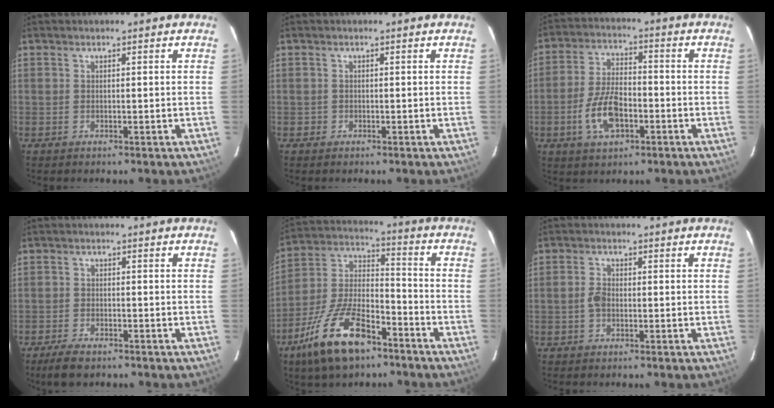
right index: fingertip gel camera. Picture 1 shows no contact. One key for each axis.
{"total": 0.9, "fx": -0.4, "fy": 0.8, "fz": 0.0, "tx": 0.000, "ty": 0.005, "tz": -0.006}
{"total": 9.6, "fx": -3.6, "fy": 4.6, "fz": 7.6, "tx": -0.158, "ty": 0.004, "tz": -0.062}
{"total": 4.8, "fx": -3.7, "fy": 1.7, "fz": 2.6, "tx": -0.071, "ty": -0.006, "tz": -0.068}
{"total": 18.3, "fx": -11.1, "fy": 7.8, "fz": 12.2, "tx": -0.255, "ty": -0.005, "tz": -0.199}
{"total": 2.4, "fx": -0.7, "fy": 1.6, "fz": 1.7, "tx": -0.037, "ty": 0.006, "tz": -0.014}